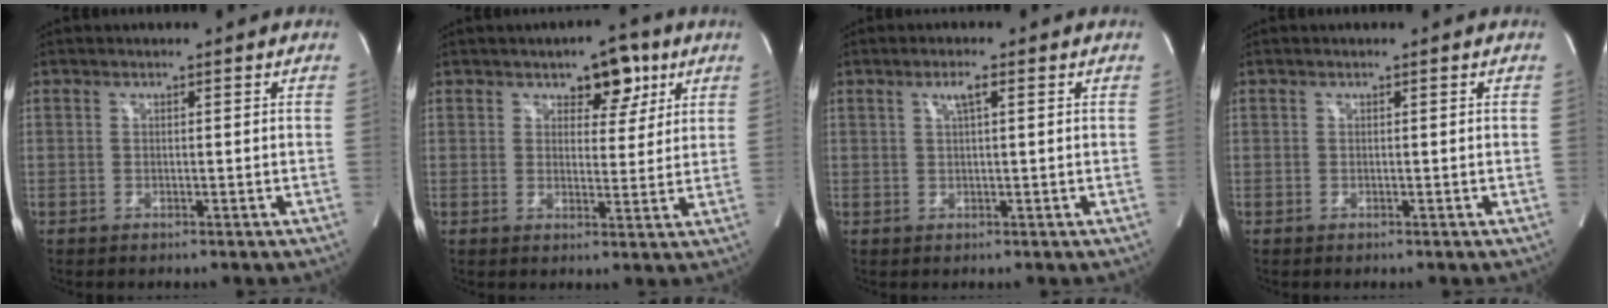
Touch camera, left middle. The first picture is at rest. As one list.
[{"total": 5.9, "force": [3.3, 3.2, 3.7], "torque": [-0.040, 0.010, 0.046]}, {"total": 2.1, "force": [0.9, 0.1, 1.9], "torque": [-0.038, 0.002, 0.016]}, {"total": 0.0}]